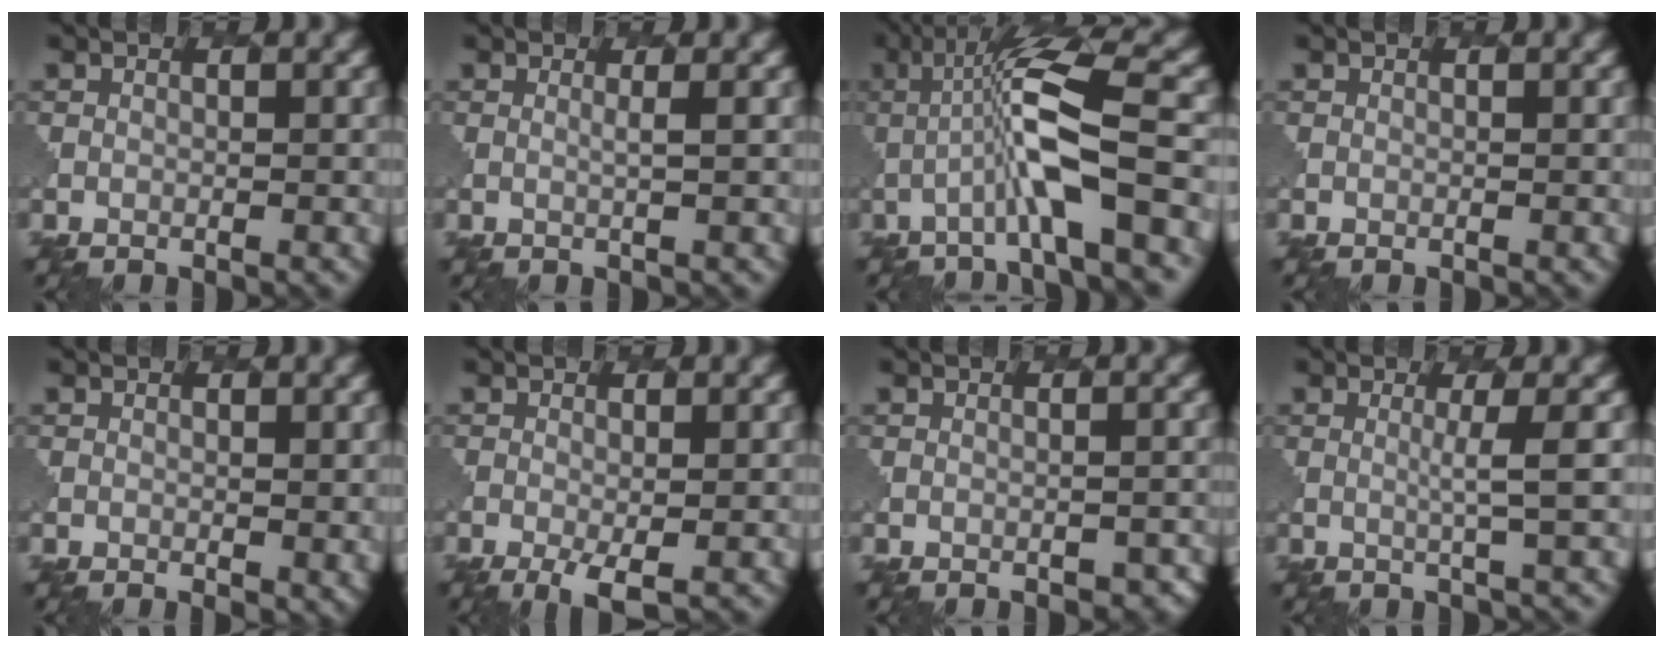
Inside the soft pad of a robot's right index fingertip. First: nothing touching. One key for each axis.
{"total": 0.9, "fx": 0.4, "fy": 0.2, "fz": 0.7, "tx": -0.009, "ty": -0.003, "tz": 0.003}
{"total": 6.8, "fx": -1.3, "fy": 0.9, "fz": 6.6, "tx": -0.117, "ty": 0.011, "tz": -0.029}
{"total": 0.0}
{"total": 2.1, "fx": 0.2, "fy": 0.9, "fz": 1.8, "tx": -0.025, "ty": -0.008, "tz": 0.008}
{"total": 2.6, "fx": -0.8, "fy": 0.8, "fz": 2.3, "tx": -0.045, "ty": -0.010, "tz": -0.012}
{"total": 2.0, "fx": -1.2, "fy": 0.9, "fz": 1.2, "tx": -0.013, "ty": 0.000, "tz": -0.005}
{"total": 1.9, "fx": 0.5, "fy": 0.3, "fz": 1.8, "tx": -0.032, "ty": -0.003, "tz": 0.002}